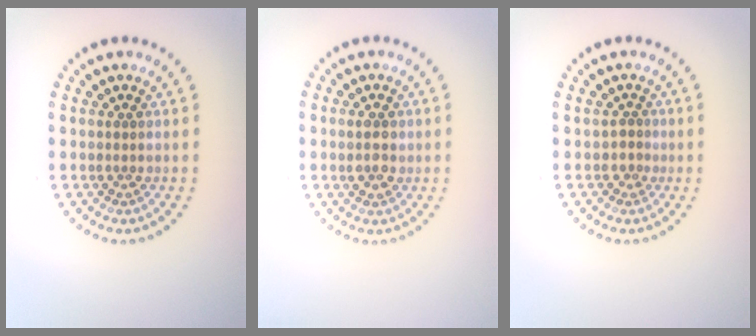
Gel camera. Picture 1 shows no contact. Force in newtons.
{"total": 2.1, "press": 2.0, "slide": 0.4}
{"total": 1.0, "press": 0.6, "slide": 0.8}